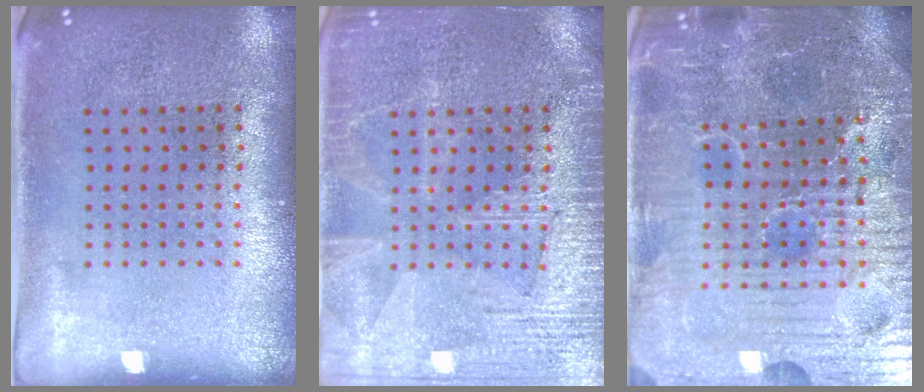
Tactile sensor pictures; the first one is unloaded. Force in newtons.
{"total": 4.7, "press": 4.7, "slide": 0.7}
{"total": 5.8, "press": 5.5, "slide": 1.8}